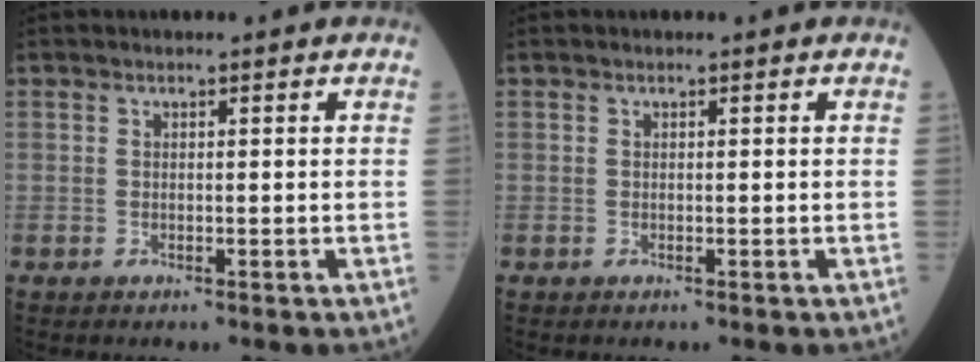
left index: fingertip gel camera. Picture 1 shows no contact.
{"total": 0.0}